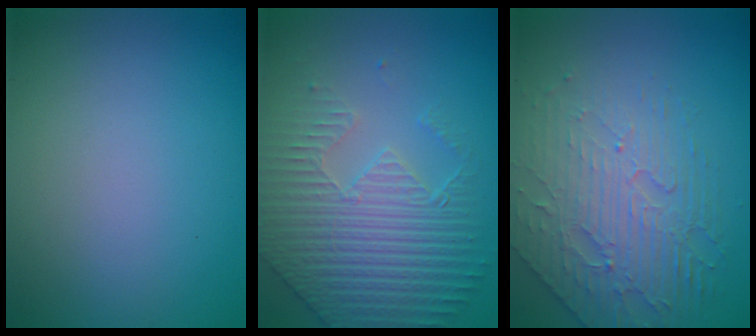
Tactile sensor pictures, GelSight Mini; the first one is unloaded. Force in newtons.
{"total": 4.7, "press": 4.6, "slide": 1.1}
{"total": 4.3, "press": 4.0, "slide": 1.7}